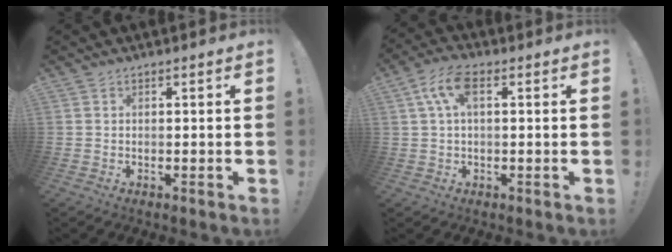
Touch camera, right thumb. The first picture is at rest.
{"total": 8.0, "force": [2.0, 3.8, 6.7], "torque": [-0.136, 0.014, 0.041]}